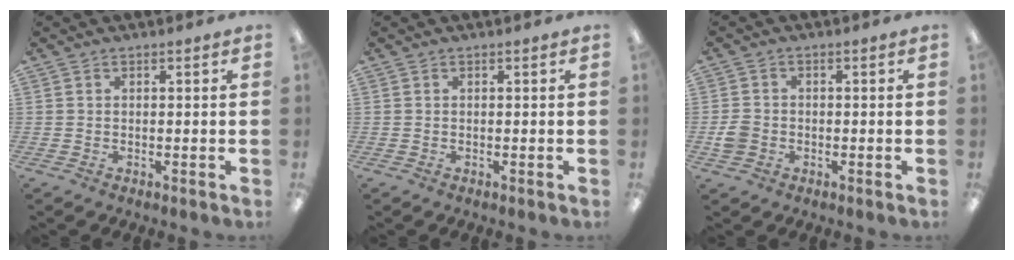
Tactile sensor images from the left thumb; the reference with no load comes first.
{"total": 0.0}
{"total": 3.6, "force": [-1.0, 3.1, 1.6], "torque": [-0.025, 0.009, -0.018]}